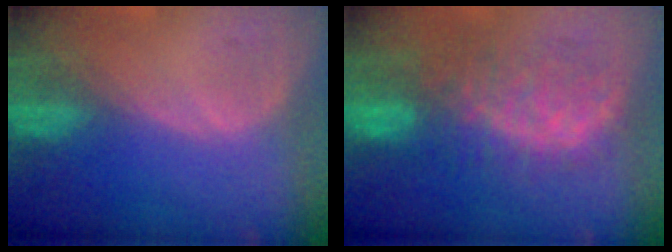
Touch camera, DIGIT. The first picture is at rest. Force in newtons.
{"total": 8.9, "press": 8.6, "slide": 2.1}